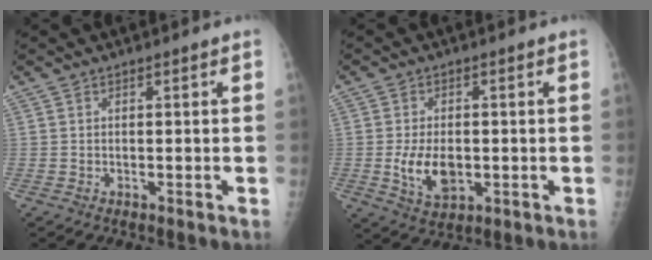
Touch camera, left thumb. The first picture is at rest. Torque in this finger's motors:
{"motor_torque": [-0.43, 0.98, 0.77, 0.07, 0.07]}